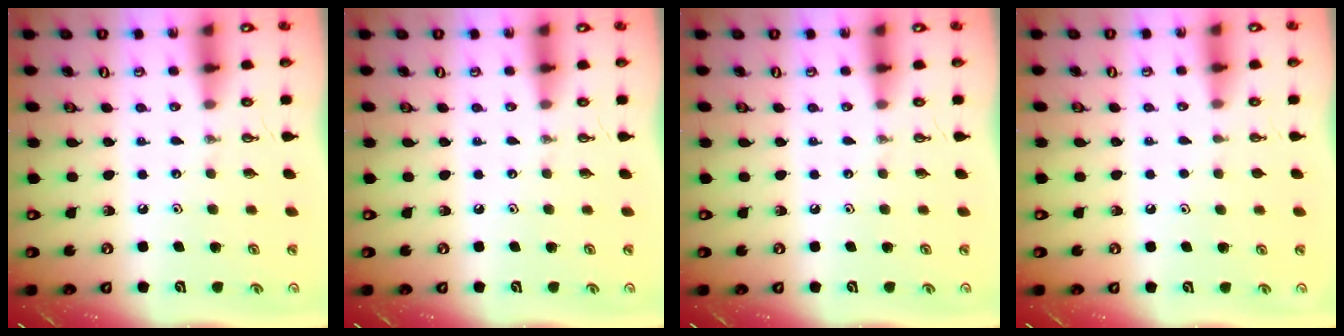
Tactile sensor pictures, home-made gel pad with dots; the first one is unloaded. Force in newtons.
{"total": 0.0}
{"total": 0.0}
{"total": 1.2, "press": 0.5, "slide": 1.0}